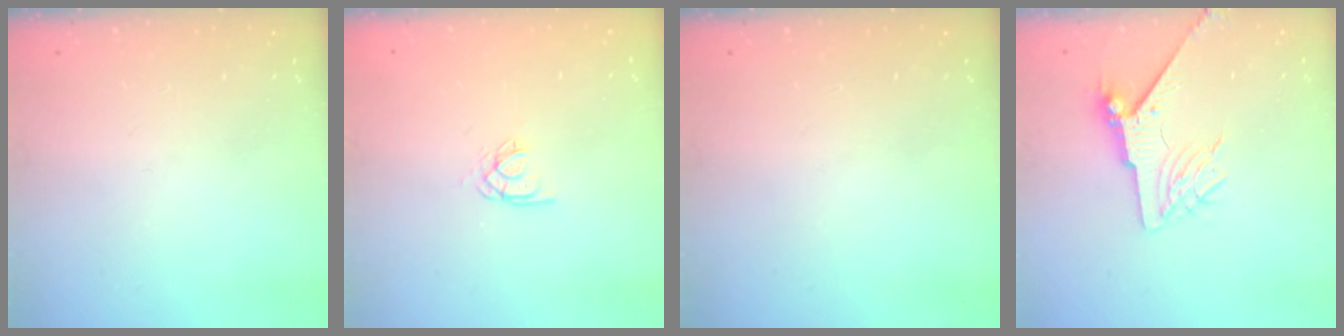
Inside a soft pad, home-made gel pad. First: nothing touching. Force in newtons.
{"total": 2.5, "press": 2.5, "slide": 0.1}
{"total": 0.0}
{"total": 7.0, "press": 6.9, "slide": 1.1}